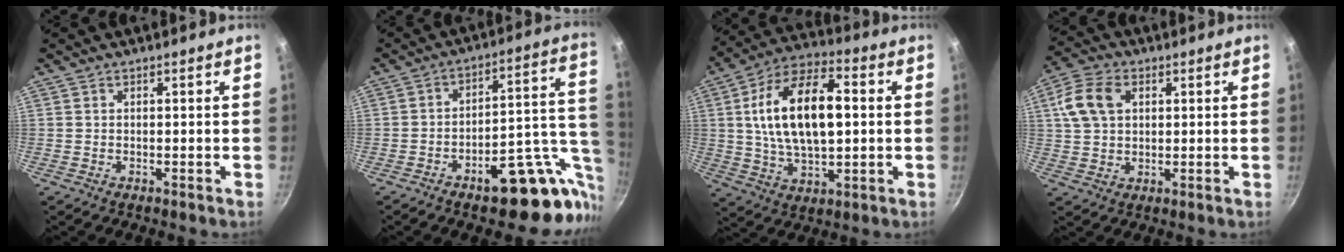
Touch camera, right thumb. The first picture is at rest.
{"total": 19.9, "force": [-9.3, 7.6, 15.9], "torque": [-0.118, 0.095, -0.115]}
{"total": 19.1, "force": [2.3, 9.5, 16.4], "torque": [-0.282, 0.016, 0.038]}
{"total": 9.3, "force": [2.8, 6.3, 6.2], "torque": [-0.120, 0.009, 0.050]}